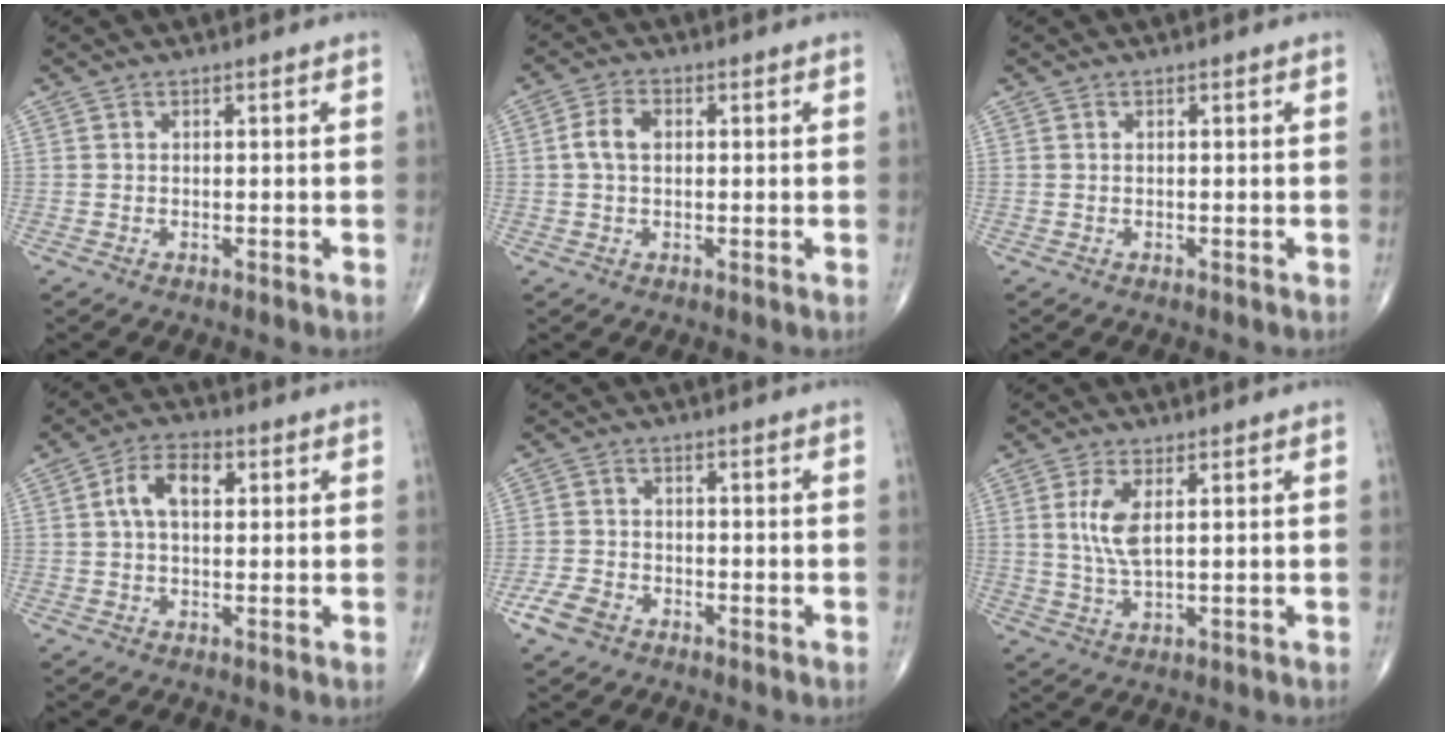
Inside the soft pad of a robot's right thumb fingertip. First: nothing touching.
{"total": 4.1, "force": [0.4, 2.7, 3.1], "torque": [-0.068, 0.013, 0.005]}
{"total": 0.0}
{"total": 6.7, "force": [1.5, 3.8, 5.3], "torque": [-0.093, 0.016, 0.021]}
{"total": 4.8, "force": [-2.8, 3.1, 2.3], "torque": [-0.048, 0.012, -0.052]}
{"total": 5.8, "force": [1.5, 2.1, 5.2], "torque": [-0.111, -0.009, 0.034]}